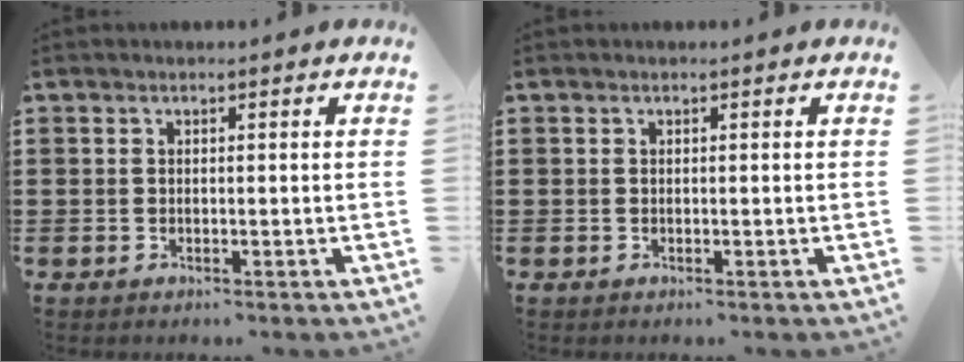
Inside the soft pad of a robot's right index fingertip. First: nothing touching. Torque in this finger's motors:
{"motor_torque": [0.00, 0.00, 0.01, 0.00]}